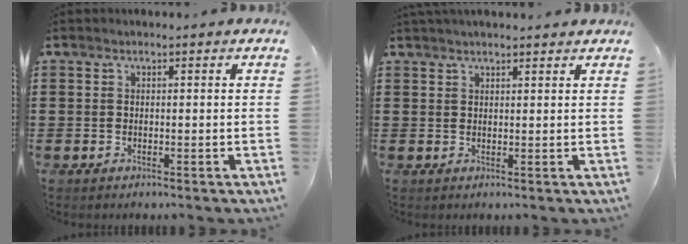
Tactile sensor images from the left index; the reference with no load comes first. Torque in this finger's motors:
{"motor_torque": [1.14, -0.63, 0.50, 0.06]}